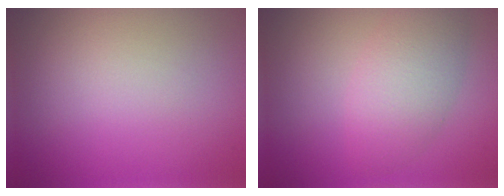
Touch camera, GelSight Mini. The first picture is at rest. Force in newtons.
{"total": 4.5, "press": 4.5, "slide": 0.2}